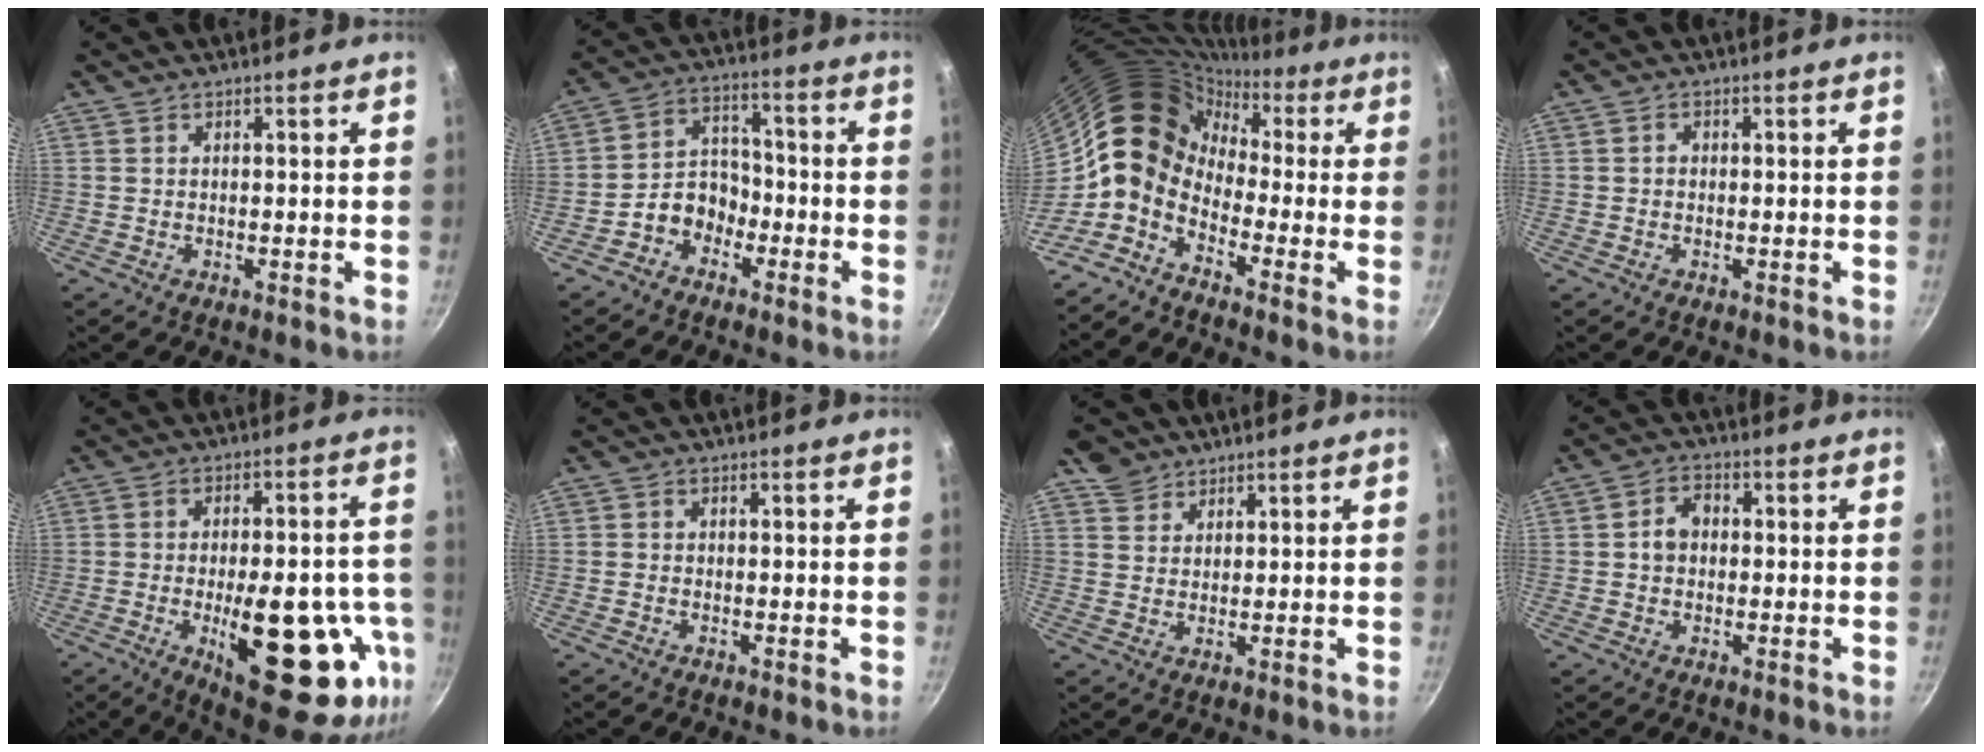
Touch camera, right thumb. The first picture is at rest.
{"total": 7.2, "force": [-3.8, 5.5, 2.9], "torque": [-0.015, 0.050, -0.079]}
{"total": 10.7, "force": [-2.6, 8.5, 5.9], "torque": [-0.074, 0.048, -0.083]}
{"total": 1.0, "force": [0.0, 0.9, 0.5], "torque": [-0.009, 0.006, 0.000]}
{"total": 25.5, "force": [-7.8, 10.6, 21.9], "torque": [-0.250, 0.016, -0.093]}
{"total": 0.6, "force": [-0.4, 0.3, 0.2], "torque": [-0.008, 0.003, -0.011]}
{"total": 3.7, "force": [2.7, 2.5, 0.3], "torque": [0.016, -0.004, 0.046]}
{"total": 4.6, "force": [0.1, 3.7, 2.8], "torque": [-0.028, 0.015, -0.003]}